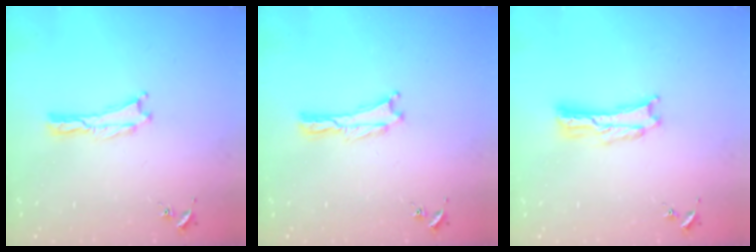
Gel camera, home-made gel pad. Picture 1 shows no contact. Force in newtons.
{"total": 0.0}
{"total": 1.7, "press": 1.7, "slide": 0.3}